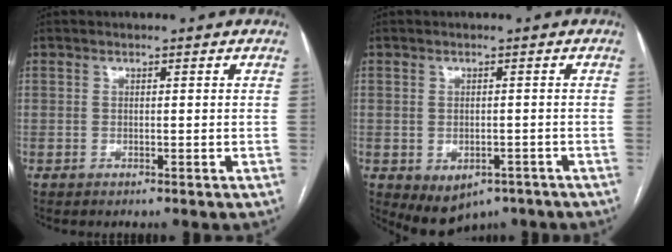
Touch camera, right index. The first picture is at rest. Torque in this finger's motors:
{"motor_torque": [1.47, -0.67, 0.19, 0.02]}